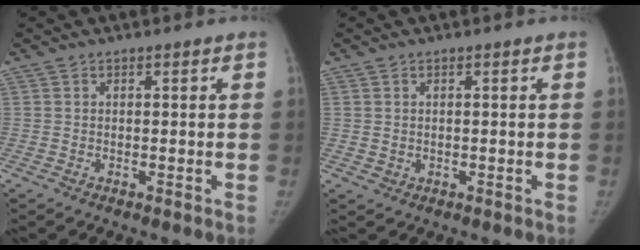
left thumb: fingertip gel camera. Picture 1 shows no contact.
{"total": 1.2, "force": [-0.1, 1.1, 0.3], "torque": [-0.003, -0.001, 0.004]}